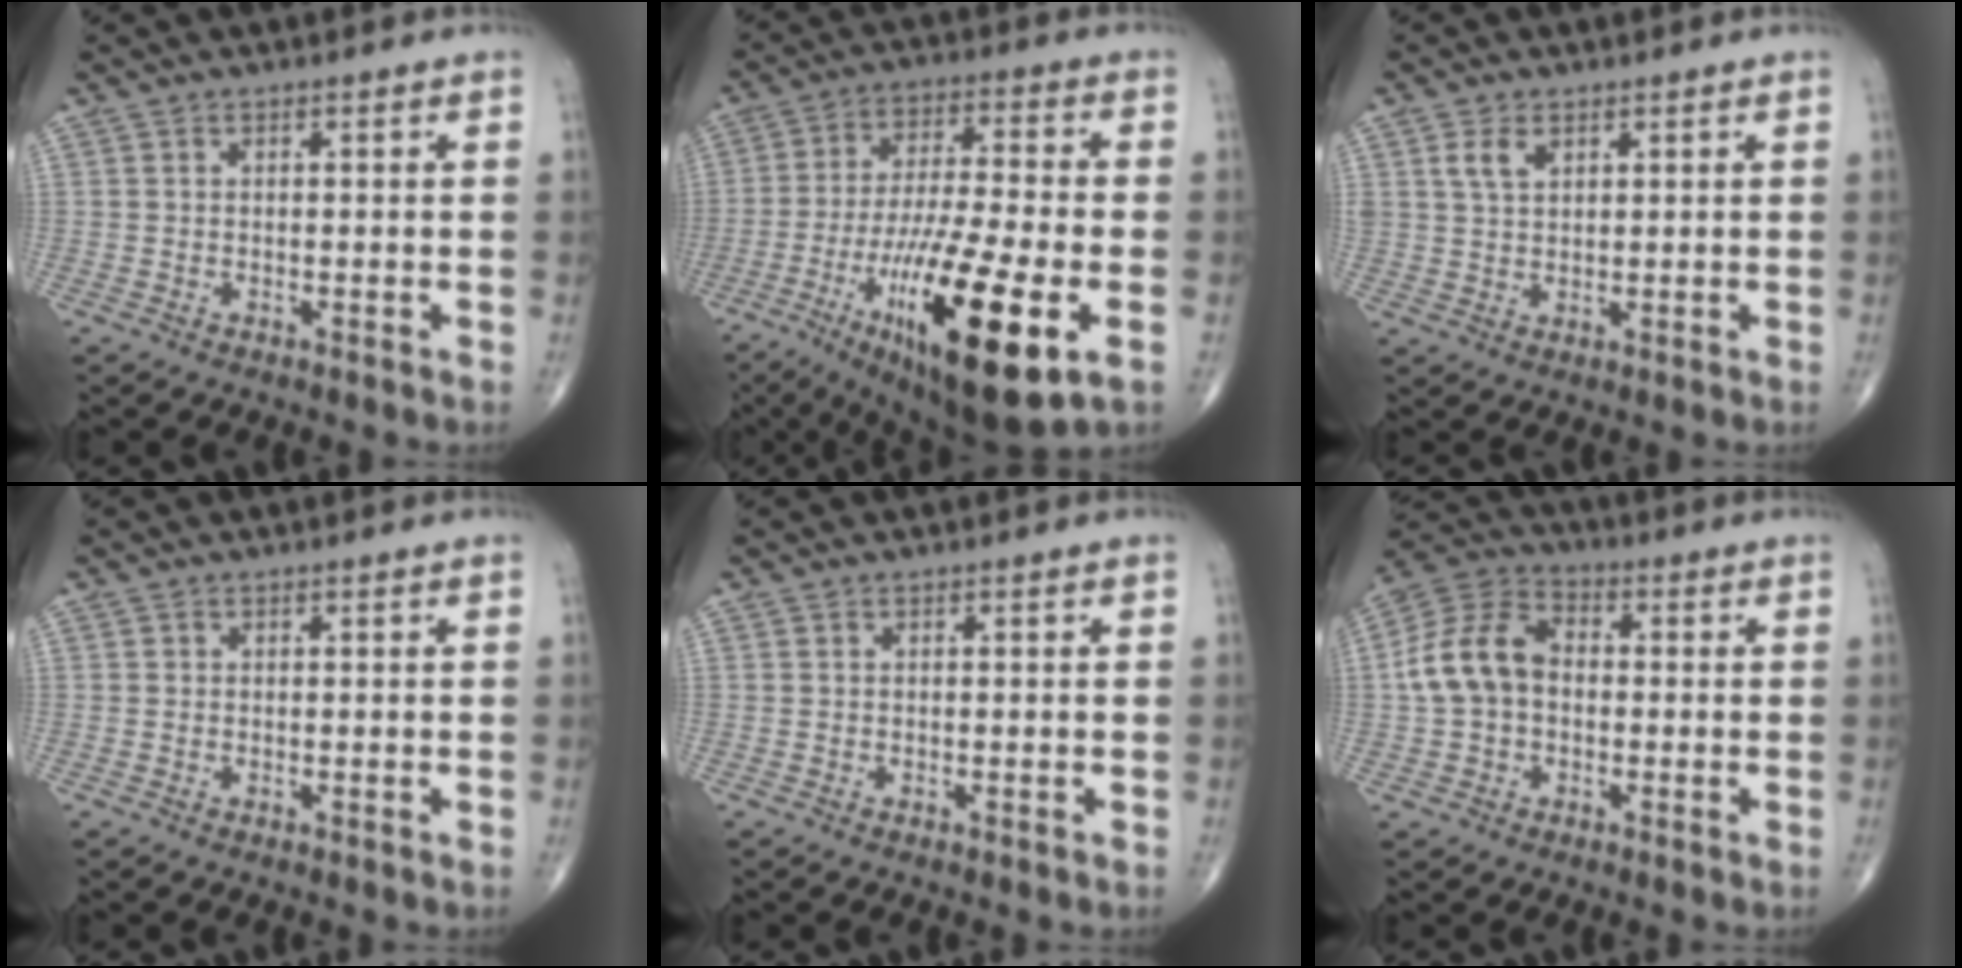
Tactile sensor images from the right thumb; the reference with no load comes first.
{"total": 23.0, "force": [-8.3, 5.5, 20.7], "torque": [-0.367, -0.002, -0.129]}
{"total": 3.8, "force": [1.8, 2.3, 2.4], "torque": [-0.039, -0.005, 0.040]}
{"total": 0.0}
{"total": 0.0}
{"total": 11.3, "force": [-0.3, 8.3, 7.7], "torque": [-0.143, 0.036, -0.016]}